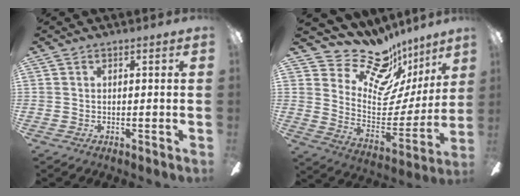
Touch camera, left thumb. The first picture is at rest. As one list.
[{"total": 18.0, "force": [13.9, 9.0, 7.0], "torque": [-0.098, -0.122, 0.240]}]